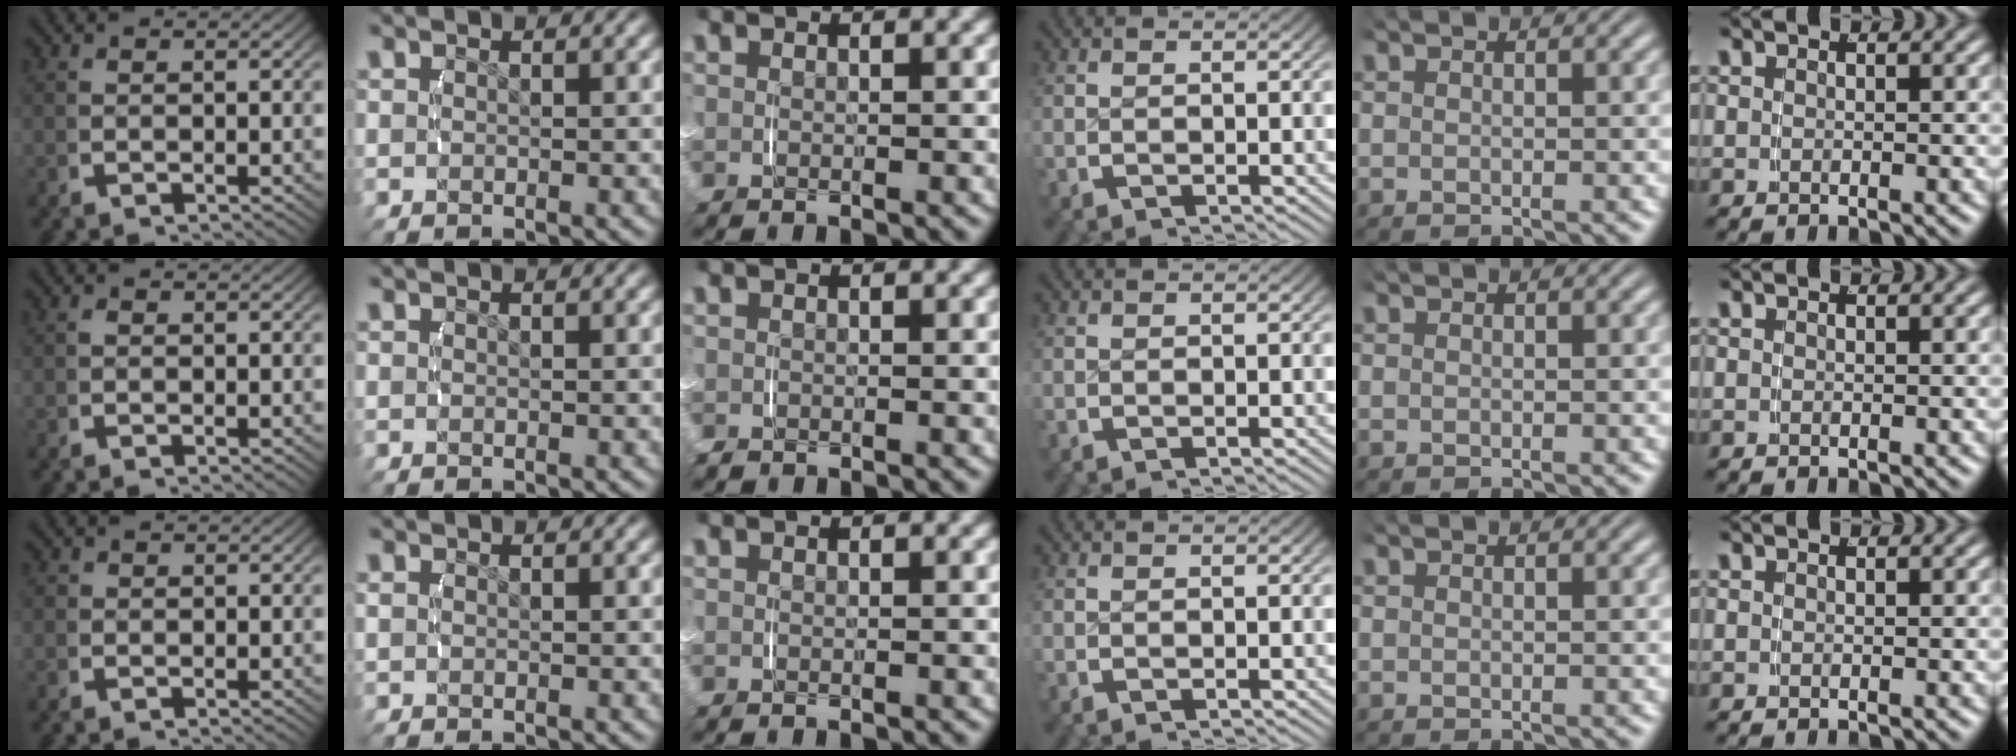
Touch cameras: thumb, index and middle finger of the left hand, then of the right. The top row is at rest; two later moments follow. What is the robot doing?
{"motion": "lift_and_place", "object": "small bumper sticker"}